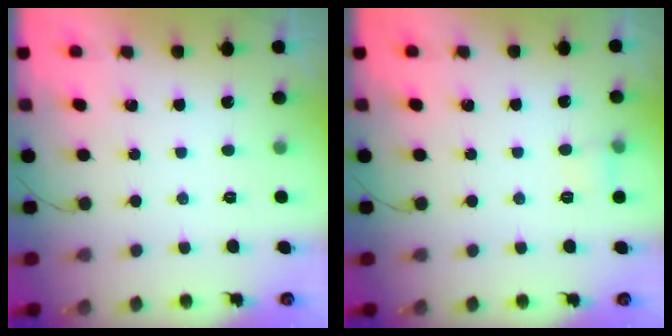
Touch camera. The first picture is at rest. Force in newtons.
{"total": 7.0, "press": 3.3, "slide": 6.1}